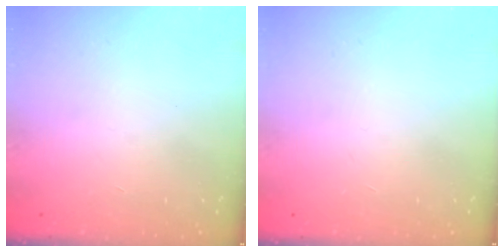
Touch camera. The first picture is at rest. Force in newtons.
{"total": 0.0}